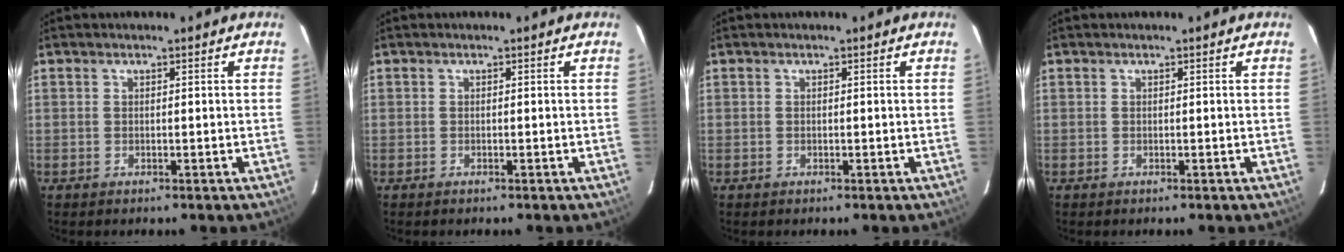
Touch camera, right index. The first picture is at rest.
{"total": 0.0}
{"total": 0.0}
{"total": 0.0}